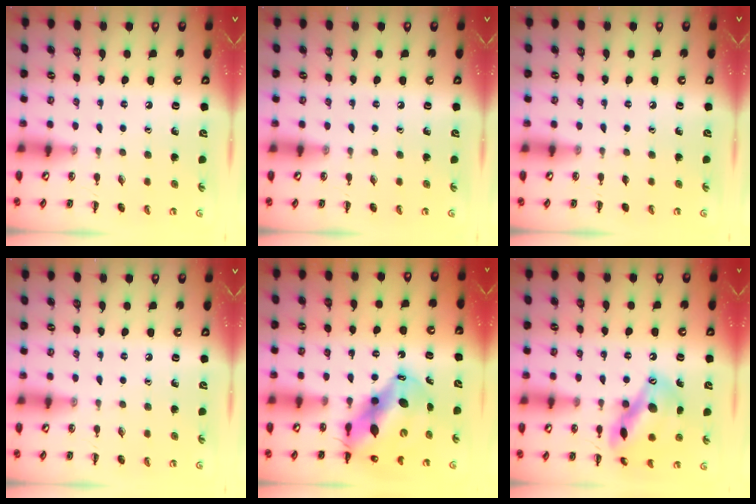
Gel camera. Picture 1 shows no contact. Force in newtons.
{"total": 0.0}
{"total": 0.0}
{"total": 0.0}
{"total": 14.4, "press": 13.8, "slide": 4.1}
{"total": 15.6, "press": 15.3, "slide": 3.0}